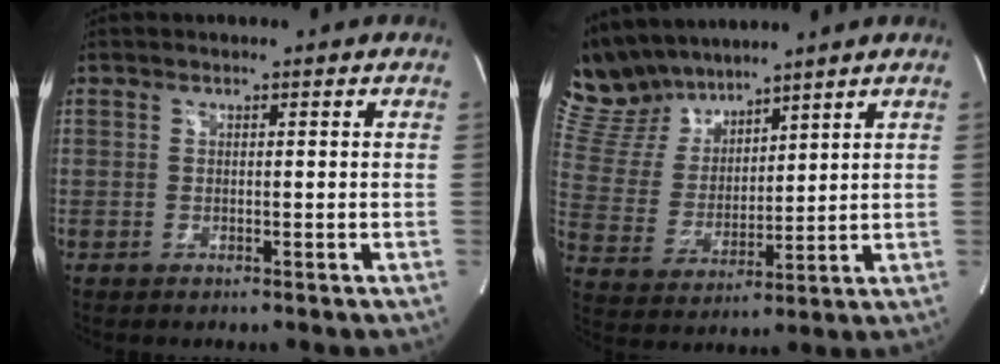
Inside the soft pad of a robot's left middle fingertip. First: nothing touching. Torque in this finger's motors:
{"motor_torque": [0.82, -0.81, 0.06, -0.06]}